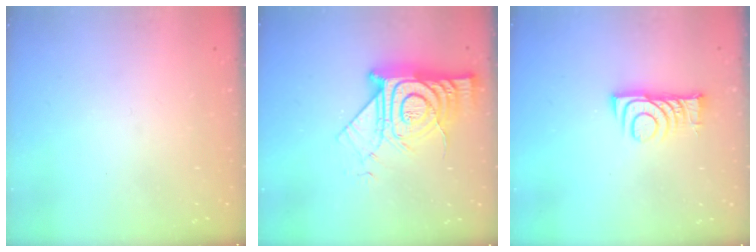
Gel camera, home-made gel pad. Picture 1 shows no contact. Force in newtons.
{"total": 17.3, "press": 17.2, "slide": 1.2}
{"total": 8.1, "press": 8.1, "slide": 0.9}